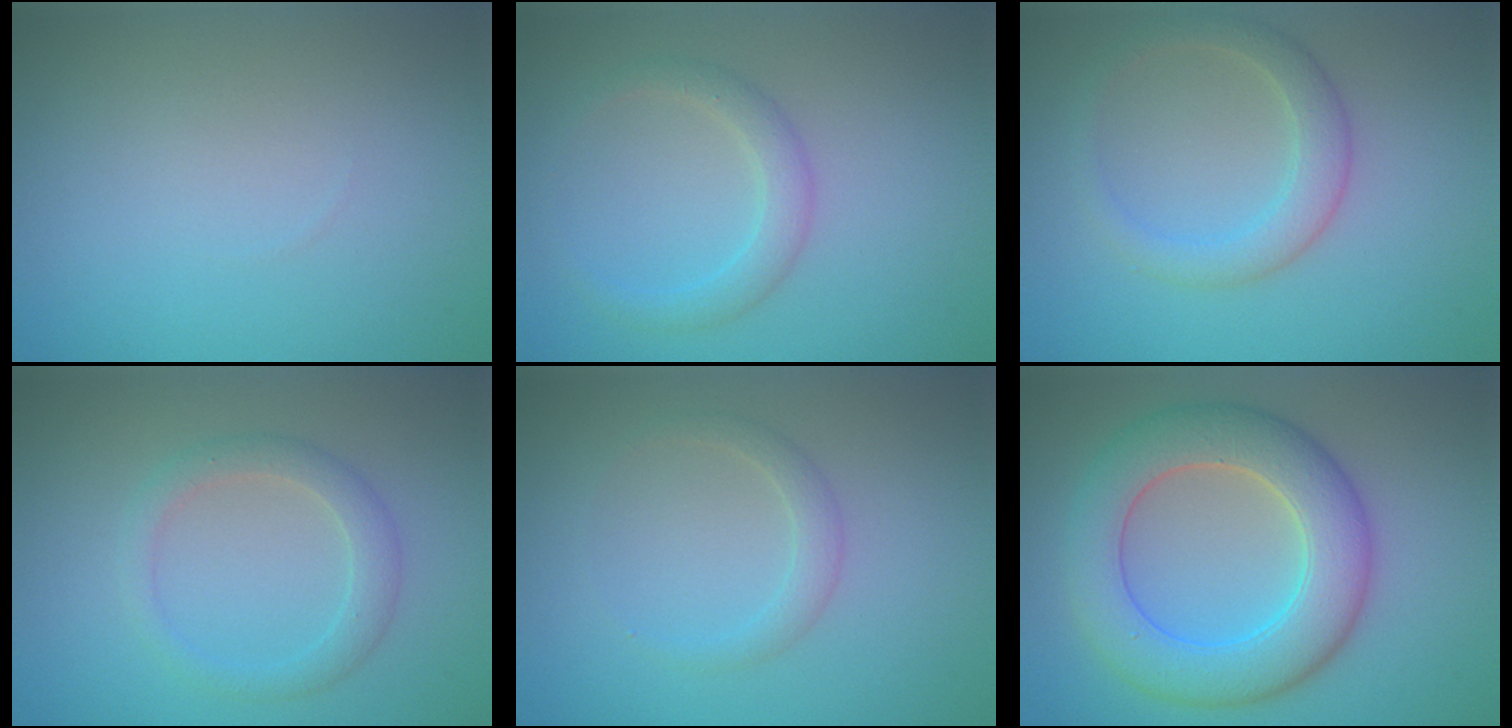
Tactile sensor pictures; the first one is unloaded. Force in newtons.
{"total": 2.2, "press": 2.2, "slide": 0.0}
{"total": 3.0, "press": 3.0, "slide": 0.1}
{"total": 2.4, "press": 2.4, "slide": 0.2}
{"total": 1.4, "press": 1.4, "slide": 0.1}
{"total": 7.7, "press": 7.7, "slide": 0.1}